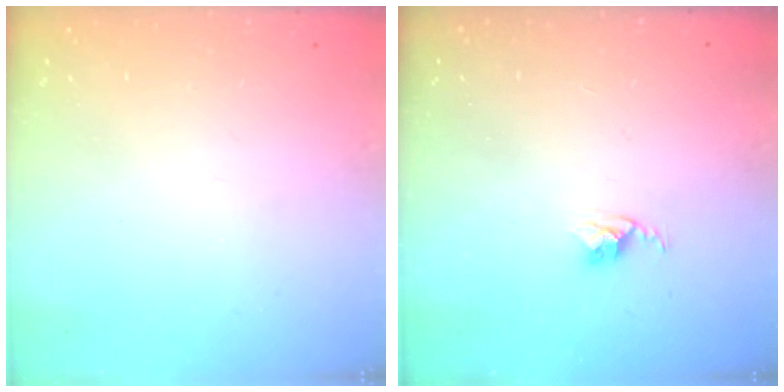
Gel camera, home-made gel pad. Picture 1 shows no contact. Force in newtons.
{"total": 2.8, "press": 2.7, "slide": 0.4}